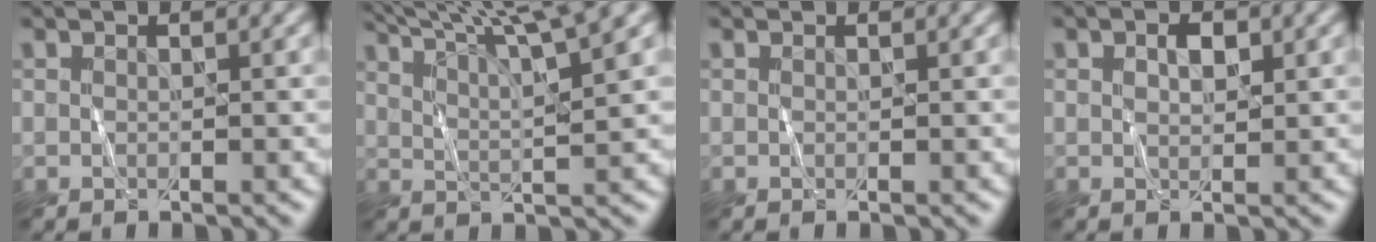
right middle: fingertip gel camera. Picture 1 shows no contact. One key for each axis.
{"total": 10.4, "fx": 7.8, "fy": 2.0, "fz": 6.7, "tx": -0.100, "ty": 0.031, "tz": 0.084}
{"total": 0.0}
{"total": 1.5, "fx": 0.5, "fy": 0.9, "fz": 1.1, "tx": -0.022, "ty": 0.002, "tz": 0.009}